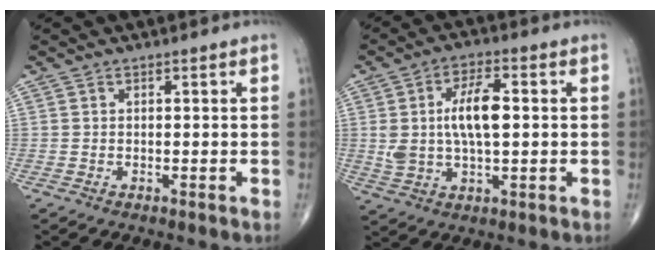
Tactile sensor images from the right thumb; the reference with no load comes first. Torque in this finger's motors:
{"motor_torque": [0.77, 1.21, 0.62, 0.23, 0.35]}